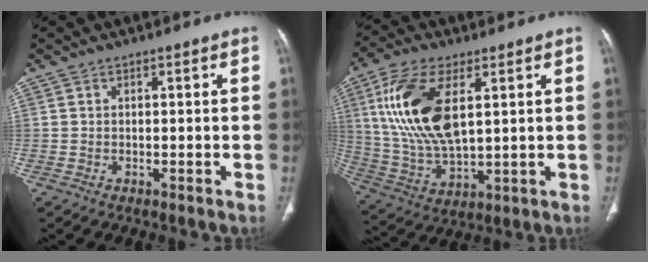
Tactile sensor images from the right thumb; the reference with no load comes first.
{"total": 17.6, "force": [5.0, 8.3, 14.7], "torque": [-0.299, -0.016, 0.103]}